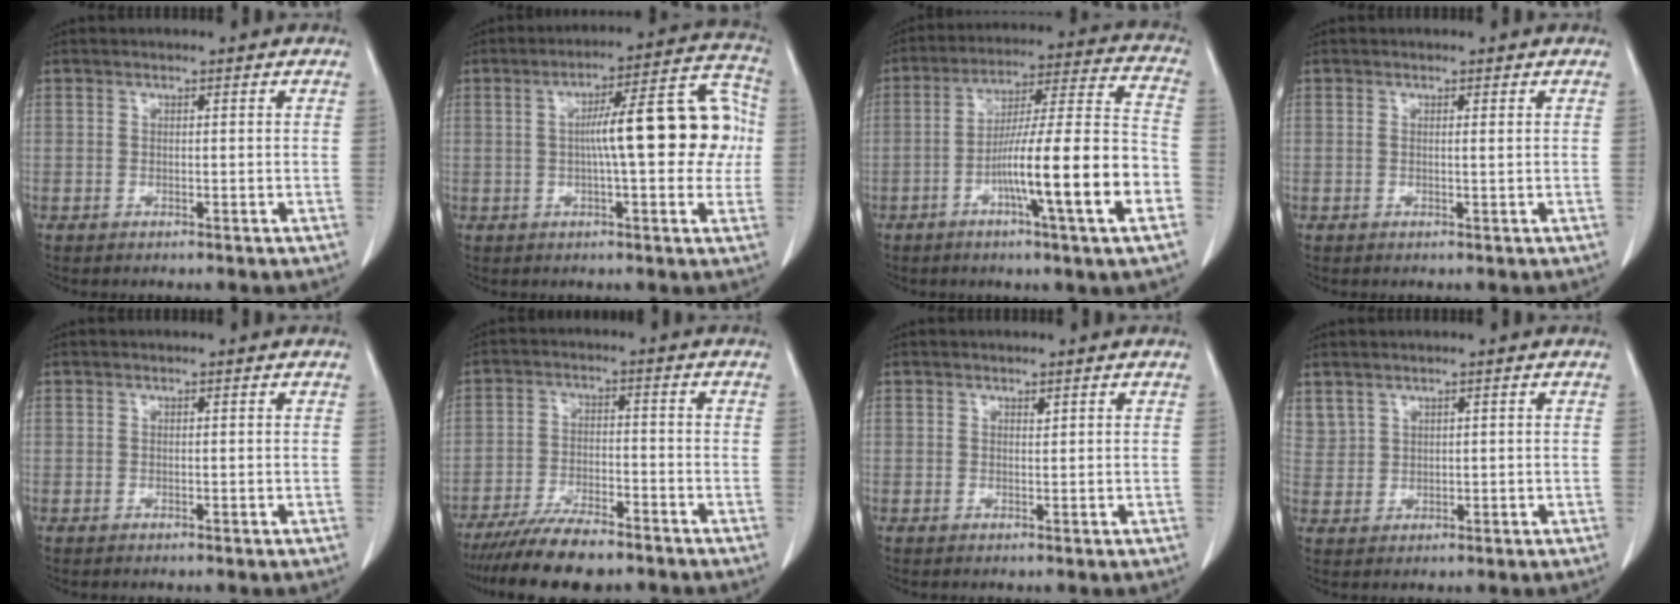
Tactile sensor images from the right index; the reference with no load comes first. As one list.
[{"total": 15.0, "force": [0.9, 3.2, 14.6], "torque": [-0.193, 0.046, 0.011]}, {"total": 17.8, "force": [-5.9, 0.3, 16.7], "torque": [-0.255, 0.007, -0.095]}, {"total": 0.5, "force": [0.2, -0.1, 0.5], "torque": [-0.007, 0.000, 0.002]}, {"total": 0.0}, {"total": 9.8, "force": [-8.2, 2.2, 4.9], "torque": [-0.077, -0.019, -0.139]}, {"total": 0.5, "force": [0.4, 0.2, 0.2], "torque": [-0.002, -0.004, 0.006]}, {"total": 3.8, "force": [2.5, 2.7, 0.9], "torque": [-0.022, 0.010, 0.064]}]